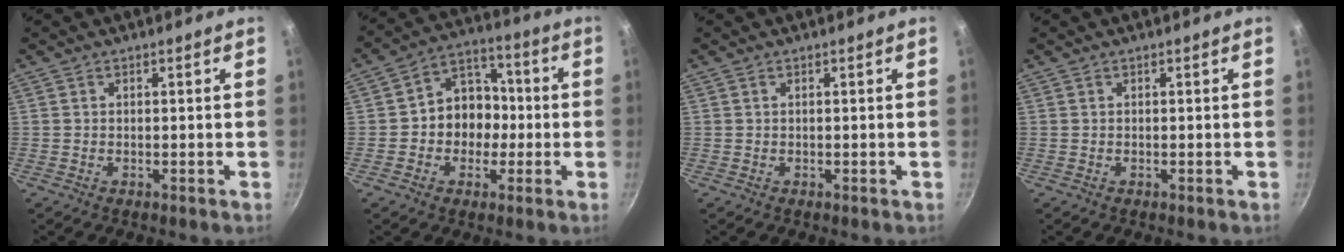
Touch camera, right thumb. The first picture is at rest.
{"total": 10.8, "force": [-1.2, 9.2, 5.6], "torque": [-0.030, 0.035, -0.035]}
{"total": 0.0}
{"total": 0.0}